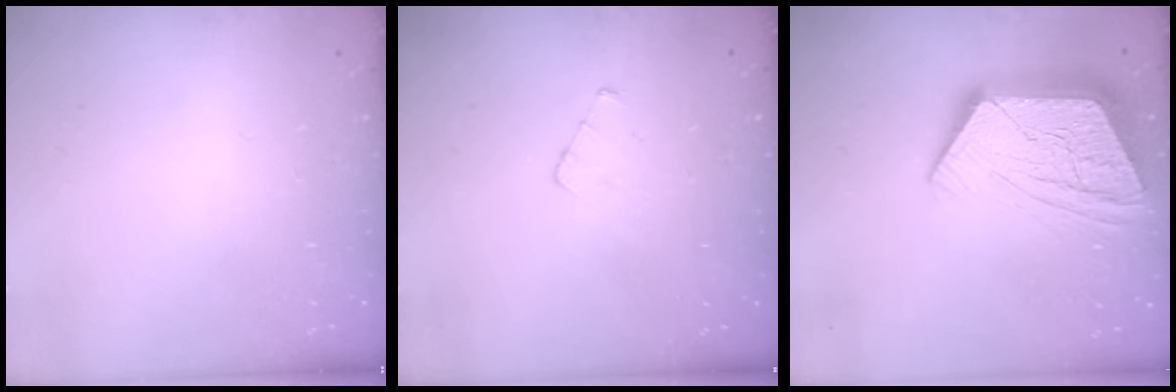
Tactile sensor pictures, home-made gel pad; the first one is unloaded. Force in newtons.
{"total": 2.9, "press": 2.9, "slide": 0.3}
{"total": 19.1, "press": 19.0, "slide": 1.6}